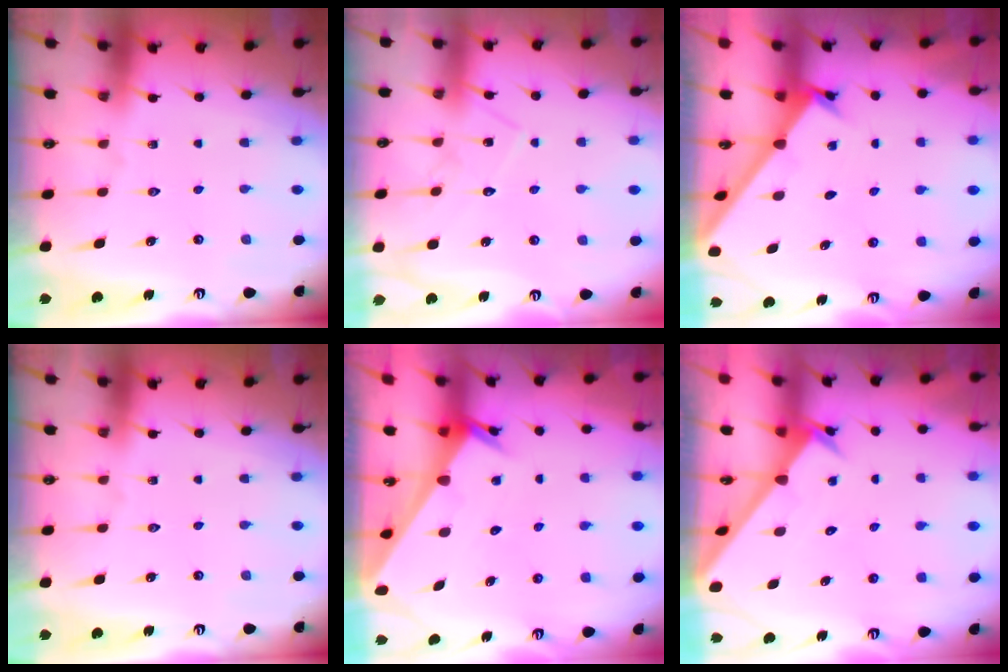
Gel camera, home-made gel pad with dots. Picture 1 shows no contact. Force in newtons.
{"total": 9.4, "press": 9.4, "slide": 0.4}
{"total": 1.7, "press": 1.7, "slide": 0.1}
{"total": 0.0}
{"total": 2.2, "press": 2.2, "slide": 0.1}
{"total": 2.5, "press": 2.5, "slide": 0.2}